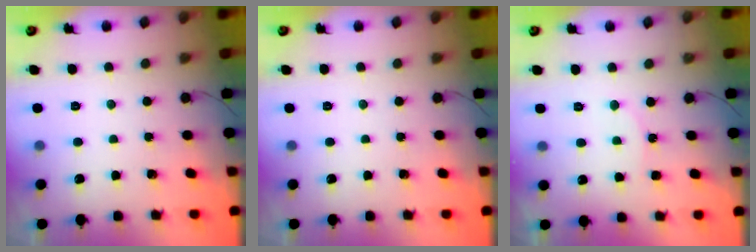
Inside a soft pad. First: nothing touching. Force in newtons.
{"total": 0.0}
{"total": 5.9, "press": 5.8, "slide": 0.6}